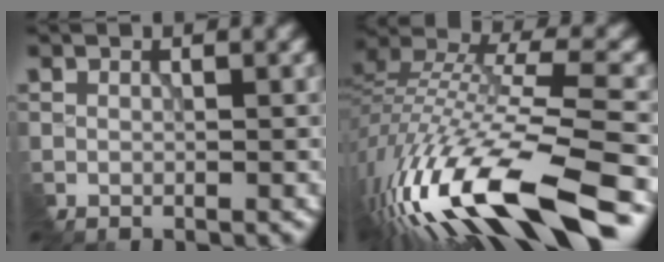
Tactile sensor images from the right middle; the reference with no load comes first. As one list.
[{"total": 16.3, "force": [-9.2, 4.5, 12.6], "torque": [-0.264, 0.004, -0.163]}]